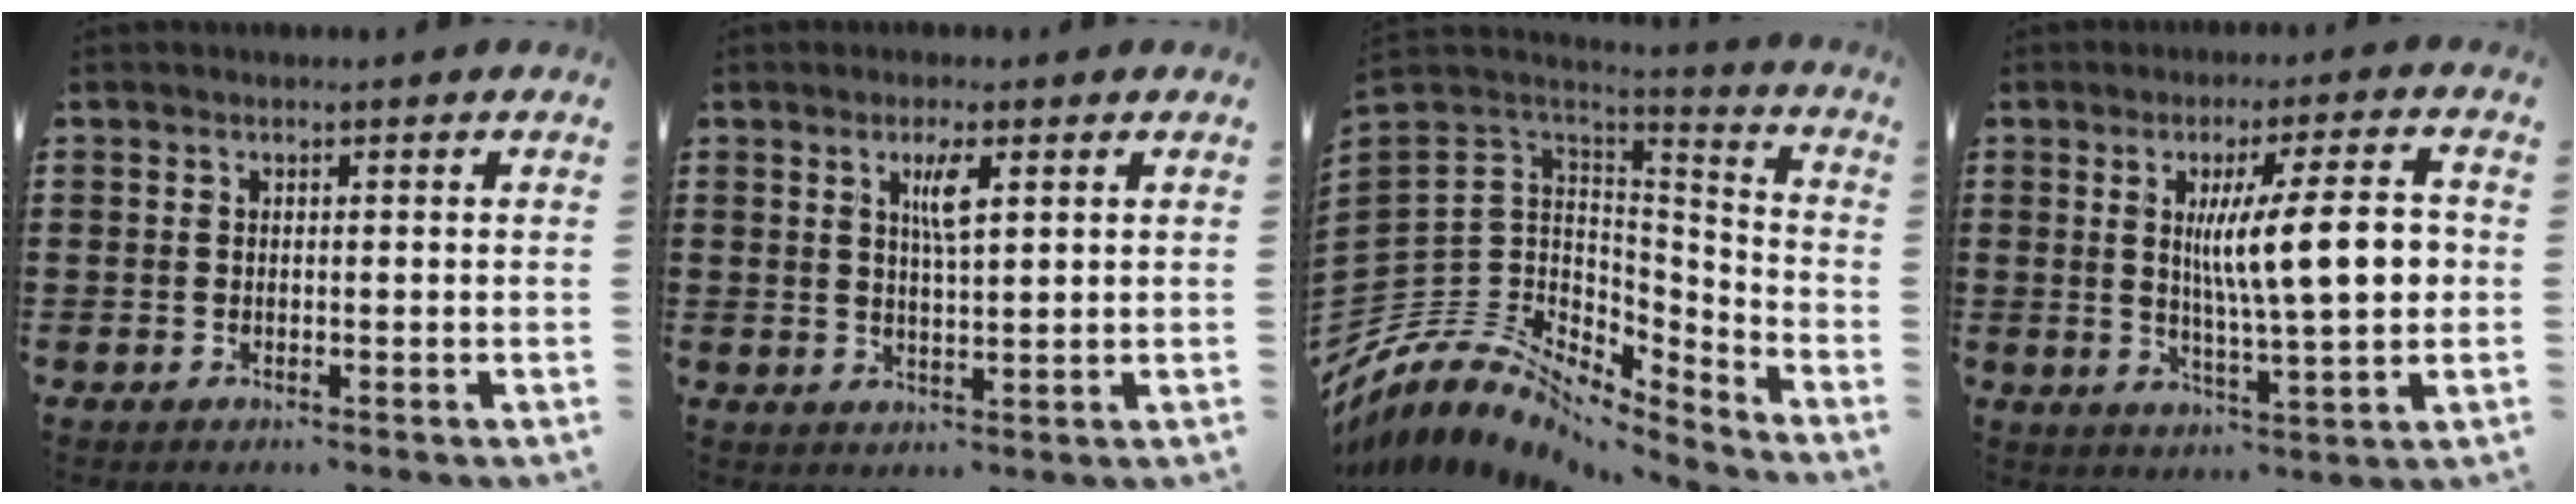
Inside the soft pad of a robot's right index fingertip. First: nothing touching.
{"total": 3.6, "force": [1.5, 0.7, 3.3], "torque": [-0.061, 0.002, 0.021]}
{"total": 9.1, "force": [-5.2, 6.8, 3.2], "torque": [-0.106, -0.014, -0.100]}
{"total": 12.4, "force": [1.7, 2.4, 12.0], "torque": [-0.187, -0.005, 0.020]}